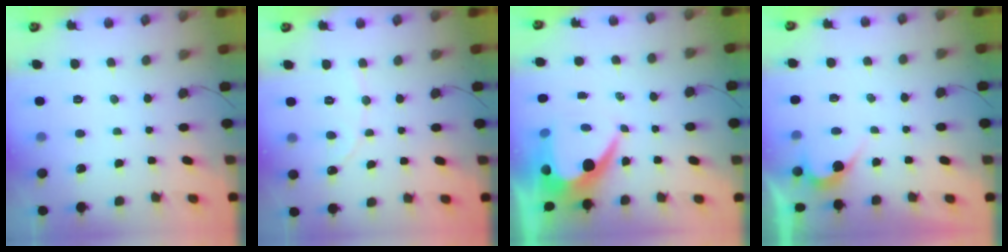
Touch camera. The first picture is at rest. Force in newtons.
{"total": 1.7, "press": 1.7, "slide": 0.1}
{"total": 7.9, "press": 7.9, "slide": 0.8}
{"total": 3.1, "press": 3.1, "slide": 0.2}